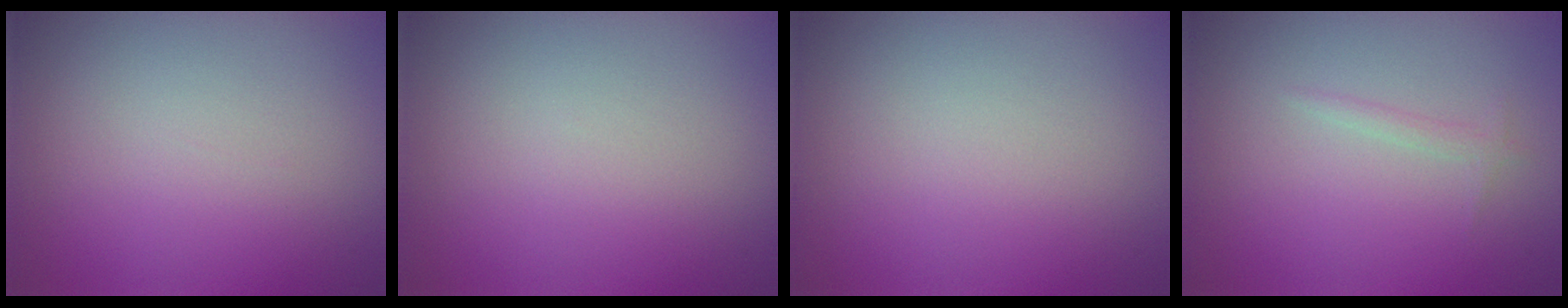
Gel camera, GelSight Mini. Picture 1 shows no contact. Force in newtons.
{"total": 0.0}
{"total": 0.0}
{"total": 0.7, "press": 0.7, "slide": 0.1}